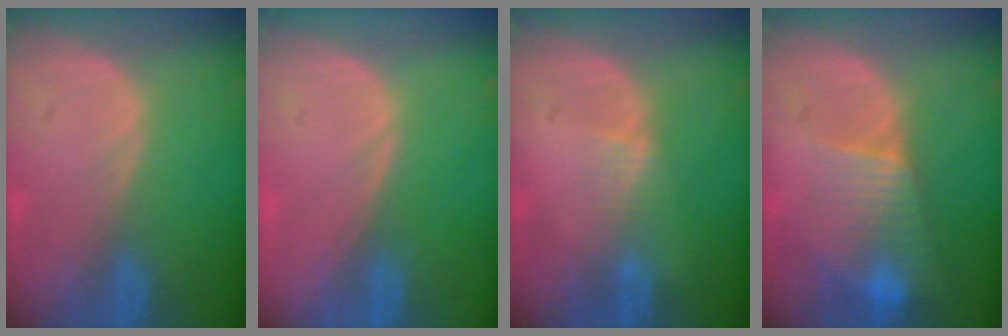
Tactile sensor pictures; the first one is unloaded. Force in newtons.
{"total": 0.0}
{"total": 1.6, "press": 1.6, "slide": 0.3}
{"total": 8.0, "press": 6.9, "slide": 4.1}